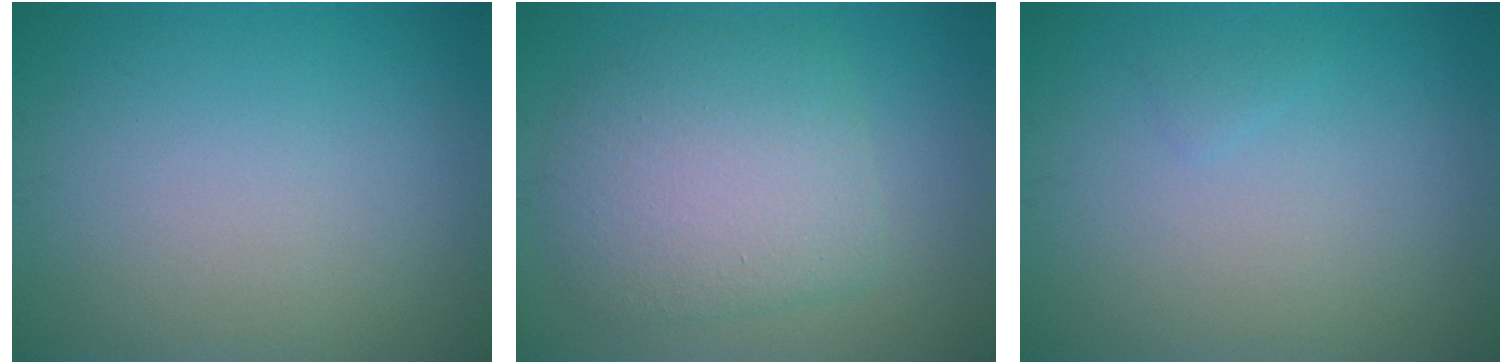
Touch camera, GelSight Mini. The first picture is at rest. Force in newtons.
{"total": 6.2, "press": 6.2, "slide": 0.3}
{"total": 0.5, "press": 0.5, "slide": 0.0}